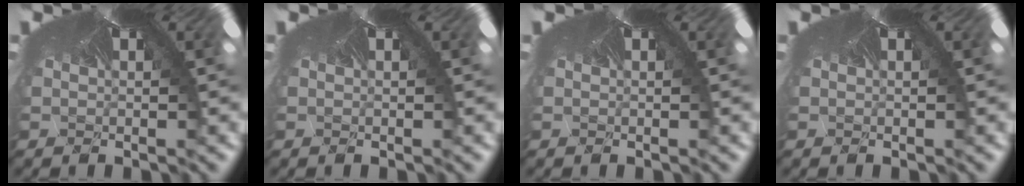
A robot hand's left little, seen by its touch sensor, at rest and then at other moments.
{"total": 0.0}
{"total": 0.0}
{"total": 0.0}